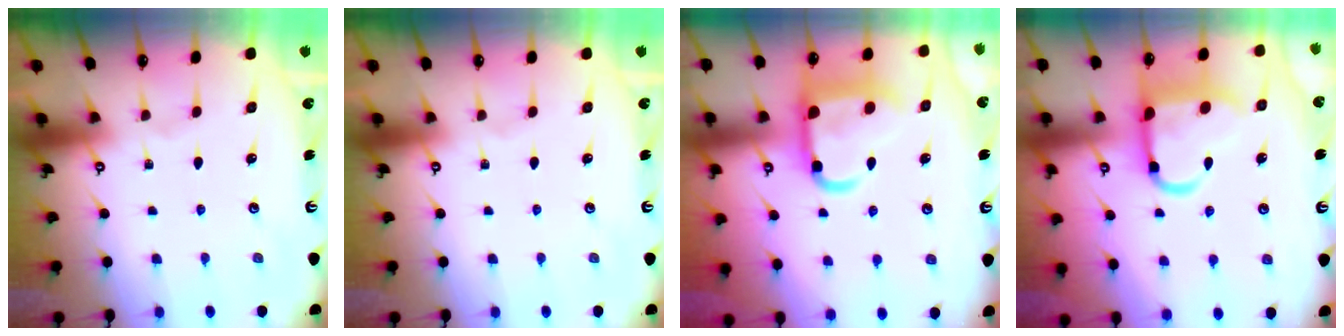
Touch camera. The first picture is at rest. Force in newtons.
{"total": 0.0}
{"total": 14.5, "press": 14.4, "slide": 1.3}
{"total": 12.6, "press": 12.5, "slide": 1.5}